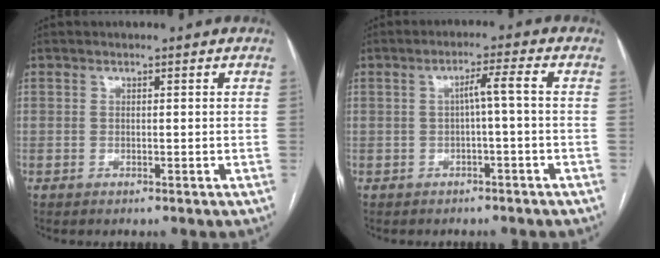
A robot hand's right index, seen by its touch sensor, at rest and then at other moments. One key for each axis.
{"total": 3.5, "fx": -0.4, "fy": -0.2, "fz": 3.5, "tx": -0.060, "ty": 0.015, "tz": -0.004}